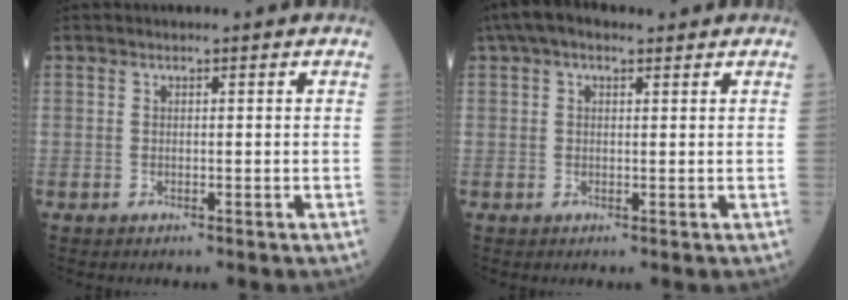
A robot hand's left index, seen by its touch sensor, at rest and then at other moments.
{"total": 4.7, "force": [2.8, 2.2, 3.0], "torque": [-0.068, 0.033, 0.047]}